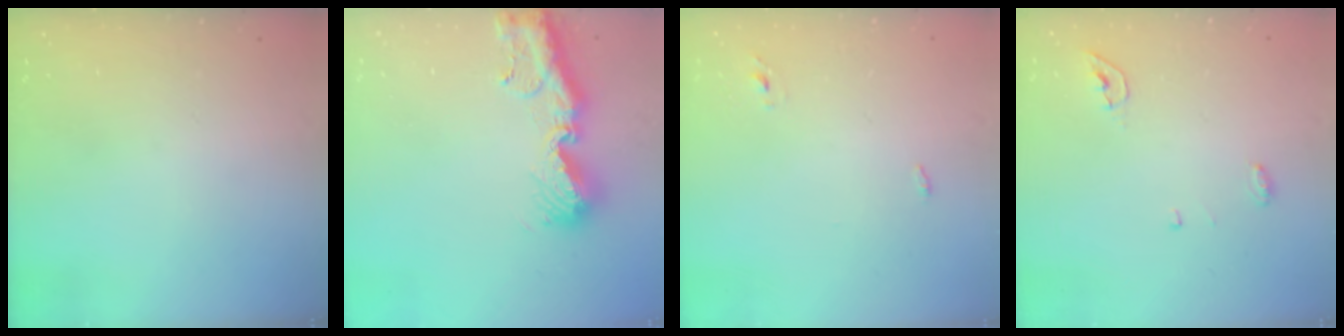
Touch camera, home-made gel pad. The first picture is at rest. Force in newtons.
{"total": 12.2, "press": 12.1, "slide": 0.8}
{"total": 2.7, "press": 2.6, "slide": 0.8}
{"total": 4.5, "press": 4.2, "slide": 1.5}